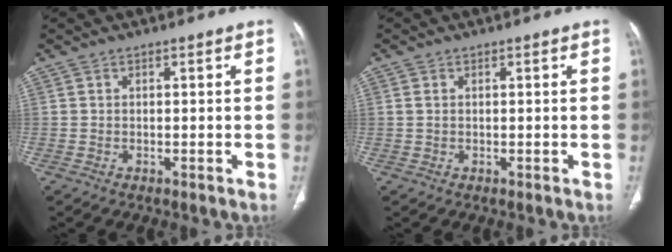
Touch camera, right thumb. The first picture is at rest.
{"total": 0.7, "force": [0.1, 0.5, 0.5], "torque": [-0.016, 0.001, 0.005]}